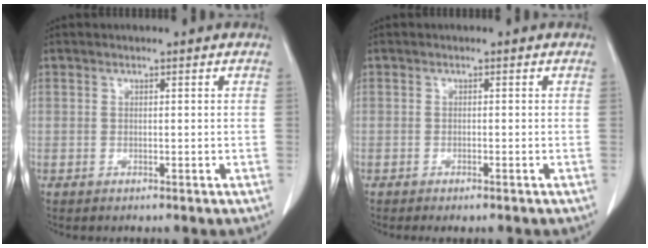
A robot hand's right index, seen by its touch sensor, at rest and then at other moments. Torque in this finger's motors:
{"motor_torque": [0.08, -0.04, 0.08, 0.01]}